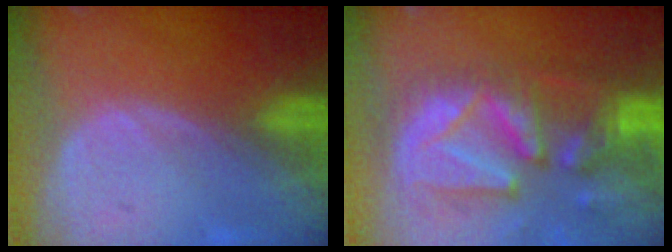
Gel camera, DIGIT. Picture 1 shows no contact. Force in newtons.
{"total": 13.3, "press": 11.5, "slide": 6.7}